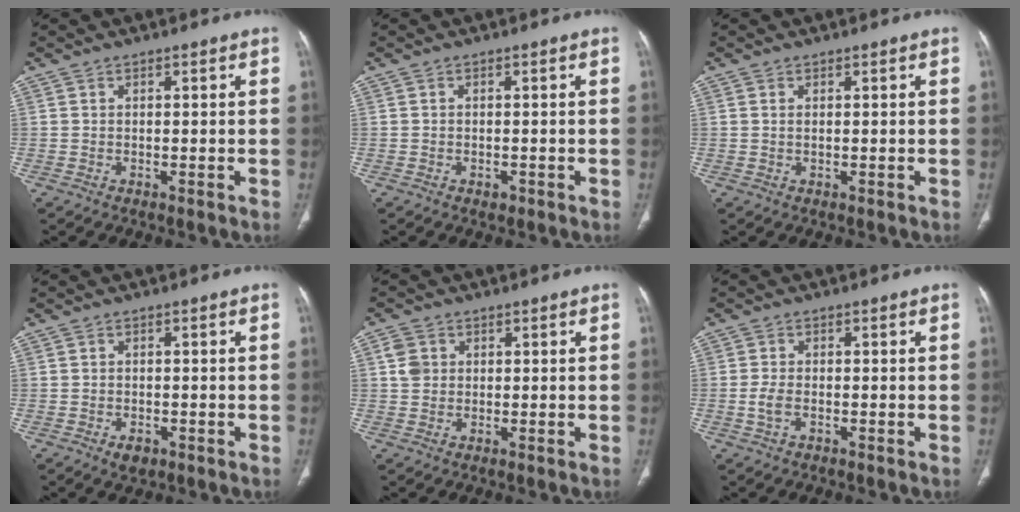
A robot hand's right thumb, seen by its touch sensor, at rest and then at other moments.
{"total": 1.1, "force": [-0.6, 0.8, 0.5], "torque": [-0.006, 0.001, -0.007]}
{"total": 0.6, "force": [0.2, 0.2, 0.5], "torque": [-0.016, 0.003, 0.006]}
{"total": 2.5, "force": [-1.2, 1.6, 1.4], "torque": [-0.017, 0.000, -0.013]}
{"total": 3.4, "force": [0.8, 2.8, 1.6], "torque": [-0.022, 0.003, 0.018]}
{"total": 2.6, "force": [-0.8, 1.5, 2.0], "torque": [-0.048, 0.005, -0.015]}